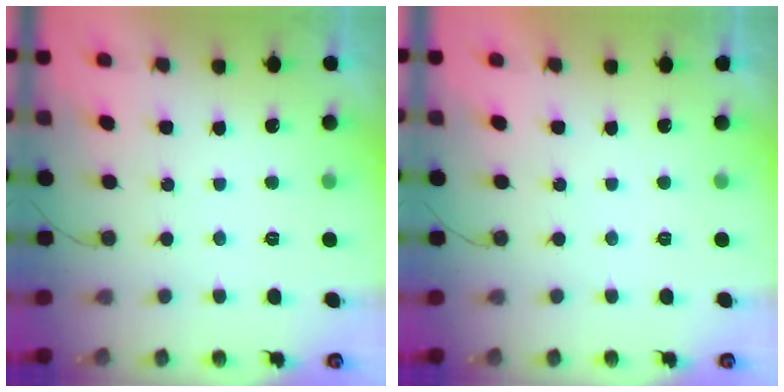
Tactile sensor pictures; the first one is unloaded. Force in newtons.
{"total": 1.7, "press": 1.7, "slide": 0.0}